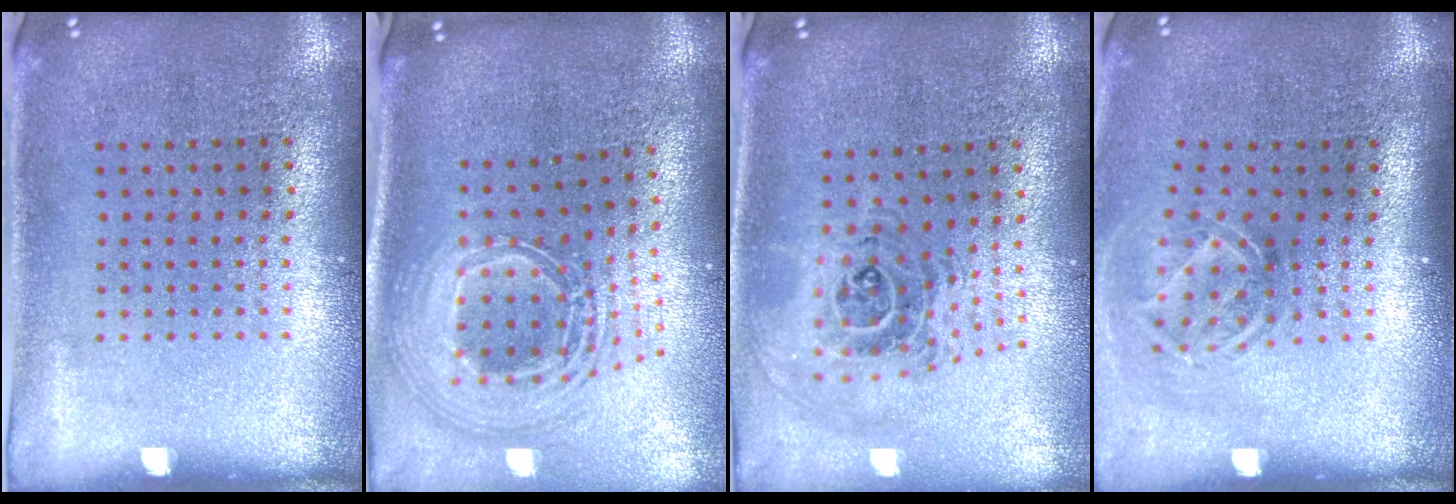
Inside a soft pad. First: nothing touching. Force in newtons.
{"total": 2.8, "press": 1.9, "slide": 2.0}
{"total": 1.2, "press": 1.1, "slide": 0.5}
{"total": 1.8, "press": 1.3, "slide": 1.3}